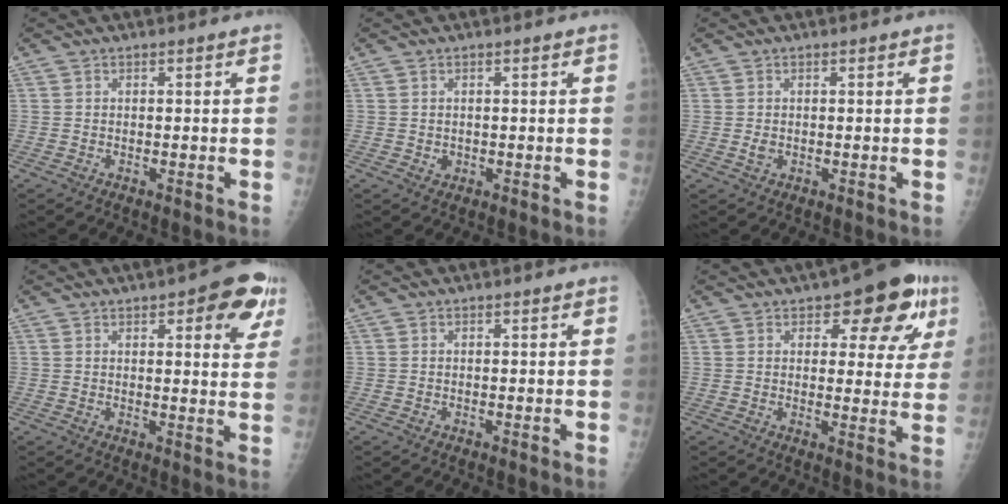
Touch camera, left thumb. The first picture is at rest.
{"total": 1.1, "force": [0.0, 1.0, 0.5], "torque": [-0.006, 0.000, 0.005]}
{"total": 1.3, "force": [0.0, 1.0, 0.9], "torque": [-0.012, -0.001, 0.002]}
{"total": 9.8, "force": [5.0, 3.4, 7.7], "torque": [-0.056, -0.015, 0.052]}
{"total": 0.0}
{"total": 12.4, "force": [6.2, 5.8, 9.1], "torque": [-0.066, -0.012, 0.075]}